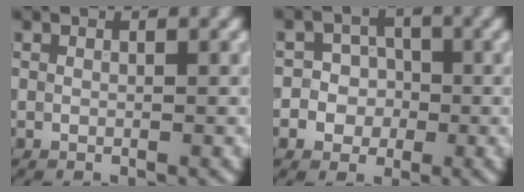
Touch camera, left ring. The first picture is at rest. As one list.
[{"total": 3.7, "force": [-0.9, 3.5, 0.9], "torque": [0.012, 0.016, -0.038]}]